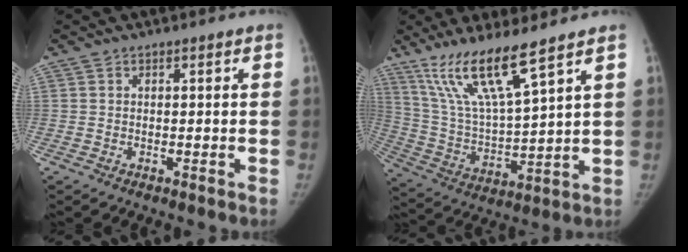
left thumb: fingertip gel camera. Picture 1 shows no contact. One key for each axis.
{"total": 14.4, "fx": 9.9, "fy": 1.6, "fz": 10.4, "tx": -0.200, "ty": -0.053, "tz": 0.208}